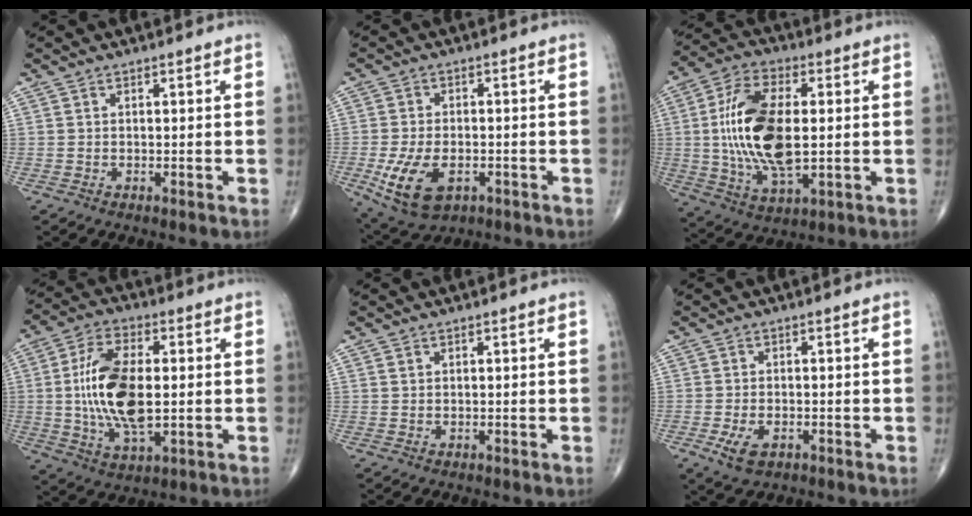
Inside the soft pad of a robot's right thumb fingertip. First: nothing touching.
{"total": 10.4, "force": [-3.4, 5.9, 7.8], "torque": [-0.152, 0.000, -0.048]}
{"total": 18.0, "force": [0.8, 8.7, 15.8], "torque": [-0.309, -0.004, 0.015]}
{"total": 15.6, "force": [0.3, 7.4, 13.7], "torque": [-0.265, -0.002, 0.005]}
{"total": 0.5, "force": [0.3, 0.4, 0.2], "torque": [-0.001, 0.000, 0.005]}
{"total": 4.2, "force": [-1.8, 2.4, 3.0], "torque": [-0.061, -0.001, -0.028]}